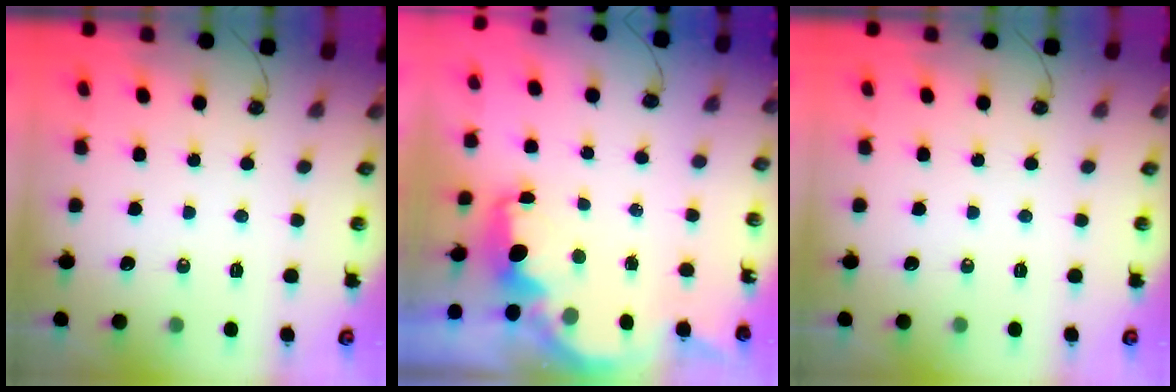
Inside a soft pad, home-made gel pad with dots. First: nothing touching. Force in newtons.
{"total": 3.8, "press": 3.7, "slide": 0.6}
{"total": 0.0}